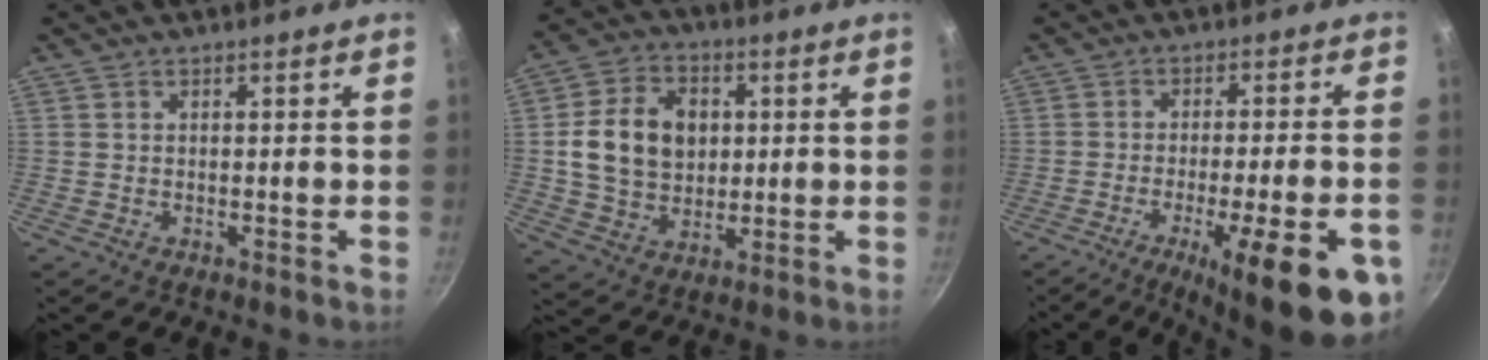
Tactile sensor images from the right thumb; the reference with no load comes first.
{"total": 13.9, "force": [1.8, 10.7, 8.7], "torque": [-0.135, 0.006, 0.029]}
{"total": 19.8, "force": [-8.6, 4.8, 17.2], "torque": [-0.213, 0.015, -0.115]}